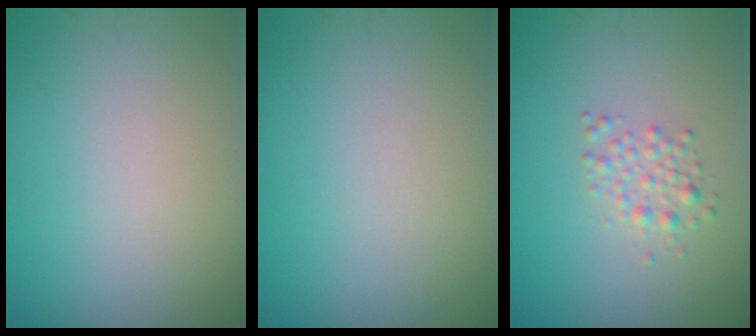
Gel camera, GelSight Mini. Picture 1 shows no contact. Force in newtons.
{"total": 0.0}
{"total": 1.7, "press": 1.7, "slide": 0.0}